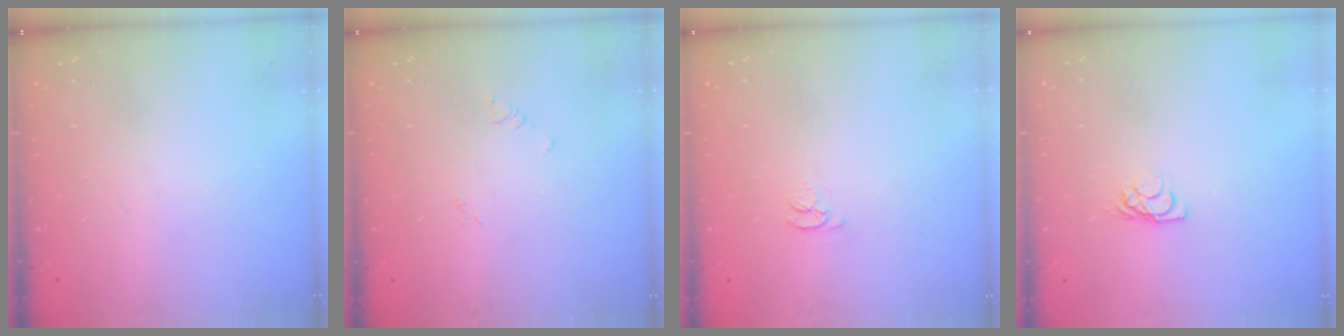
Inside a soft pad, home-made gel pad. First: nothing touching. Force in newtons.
{"total": 2.9, "press": 2.9, "slide": 0.3}
{"total": 2.8, "press": 2.8, "slide": 0.4}
{"total": 5.9, "press": 5.9, "slide": 0.7}